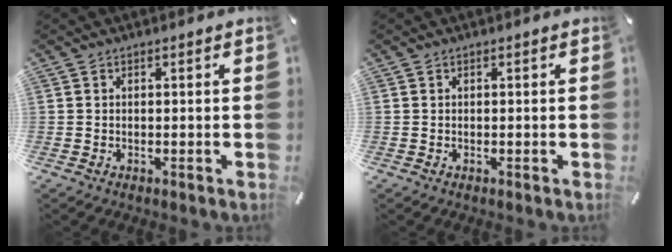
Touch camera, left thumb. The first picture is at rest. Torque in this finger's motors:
{"motor_torque": [0.00, 0.00, -0.01, 0.06, 0.00]}